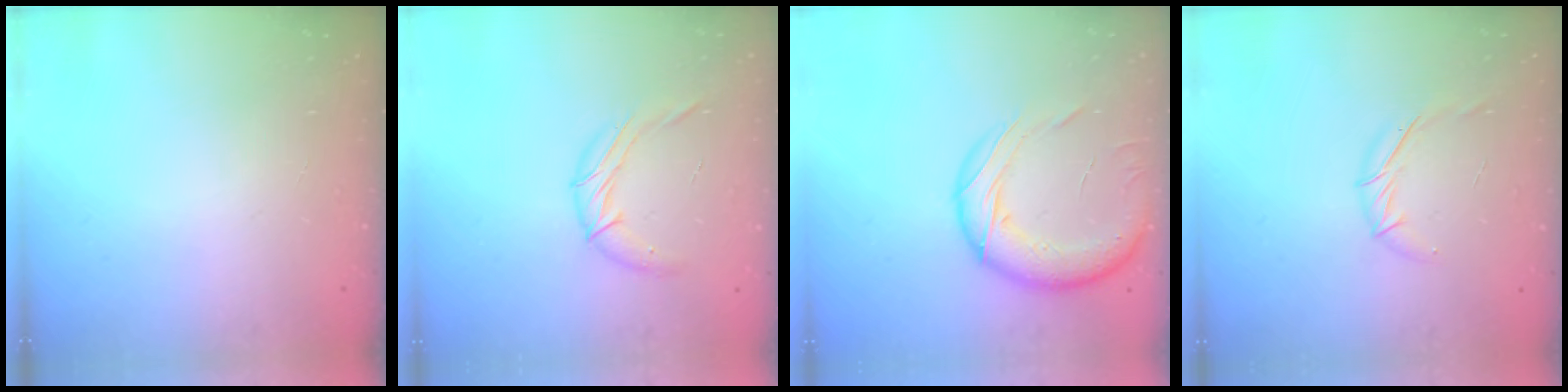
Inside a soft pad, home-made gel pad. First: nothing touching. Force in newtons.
{"total": 9.5, "press": 9.5, "slide": 0.7}
{"total": 17.5, "press": 17.1, "slide": 3.9}
{"total": 5.8, "press": 5.7, "slide": 1.3}